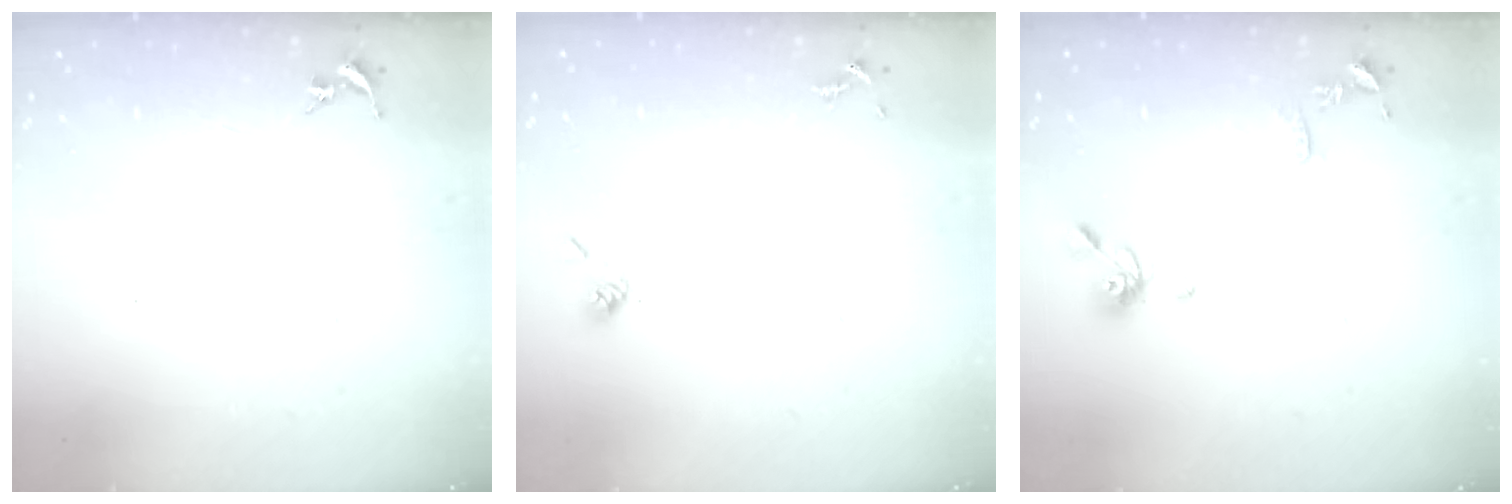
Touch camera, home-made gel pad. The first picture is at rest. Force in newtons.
{"total": 3.8, "press": 3.7, "slide": 0.8}
{"total": 10.1, "press": 10.1, "slide": 1.2}